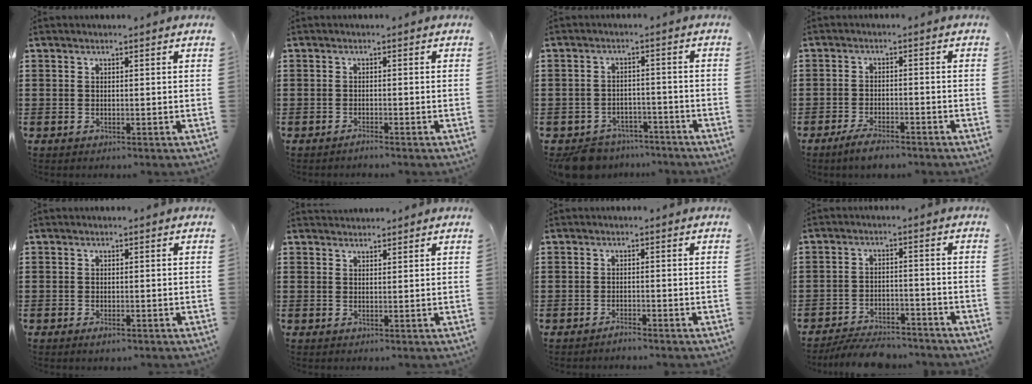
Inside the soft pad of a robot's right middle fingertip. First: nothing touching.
{"total": 1.0, "force": [-0.9, -0.2, 0.4], "torque": [-0.011, -0.006, -0.016]}
{"total": 5.4, "force": [-5.2, 1.3, 0.6], "torque": [-0.022, 0.009, -0.106]}
{"total": 3.5, "force": [-3.0, 0.4, 1.6], "torque": [-0.035, 0.000, -0.060]}
{"total": 0.9, "force": [-0.7, 0.2, 0.5], "torque": [-0.014, -0.007, -0.011]}
{"total": 1.4, "force": [1.3, 0.3, -0.2], "torque": [0.000, 0.003, 0.026]}
{"total": 1.3, "force": [-1.2, -0.1, 0.4], "torque": [-0.011, -0.005, -0.022]}
{"total": 5.8, "force": [-5.6, 0.9, 1.3], "torque": [-0.022, 0.007, -0.108]}